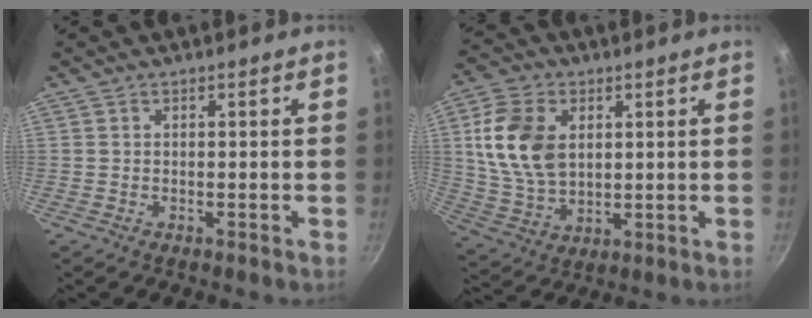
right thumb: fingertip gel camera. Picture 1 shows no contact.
{"total": 13.8, "force": [3.0, 9.3, 9.7], "torque": [-0.169, -0.011, 0.065]}